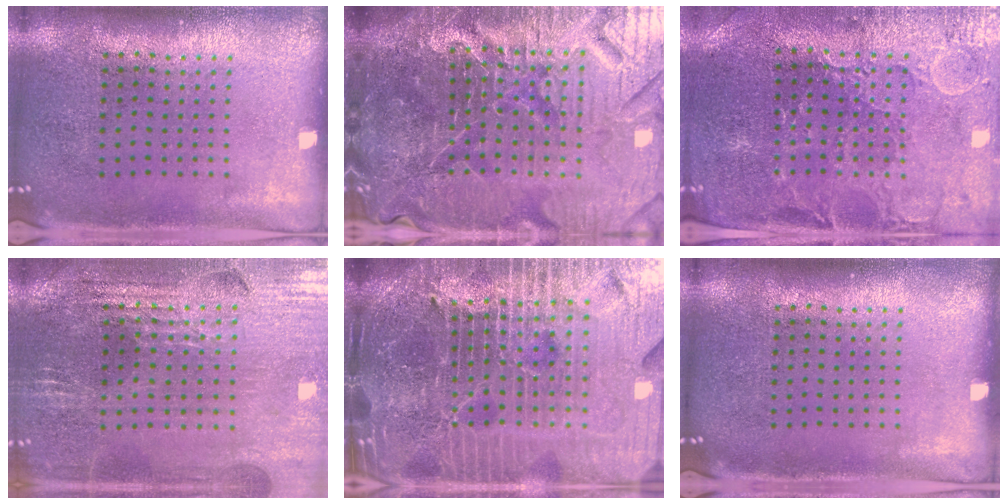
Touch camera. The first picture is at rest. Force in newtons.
{"total": 6.8, "press": 6.1, "slide": 3.0}
{"total": 1.3, "press": 1.3, "slide": 0.4}
{"total": 2.9, "press": 2.8, "slide": 0.5}
{"total": 7.3, "press": 6.3, "slide": 3.7}
{"total": 0.0}